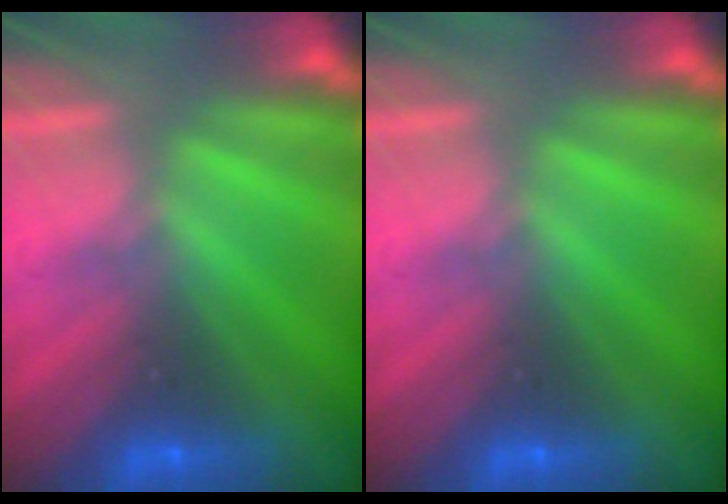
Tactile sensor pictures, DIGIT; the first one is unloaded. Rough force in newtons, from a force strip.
{"total": 0.0}